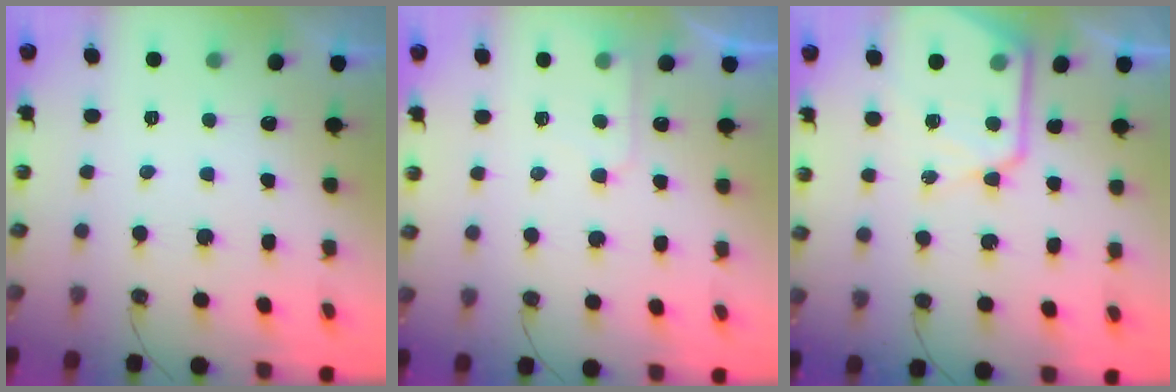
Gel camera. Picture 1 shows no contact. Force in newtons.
{"total": 6.8, "press": 6.8, "slide": 0.8}
{"total": 13.6, "press": 13.6, "slide": 1.3}